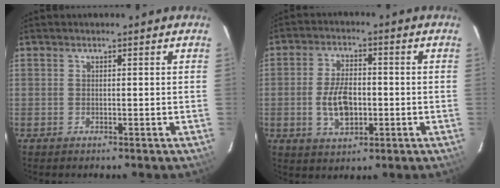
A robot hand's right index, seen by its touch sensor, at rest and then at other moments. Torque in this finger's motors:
{"motor_torque": [0.34, -0.12, 0.21, 0.07]}